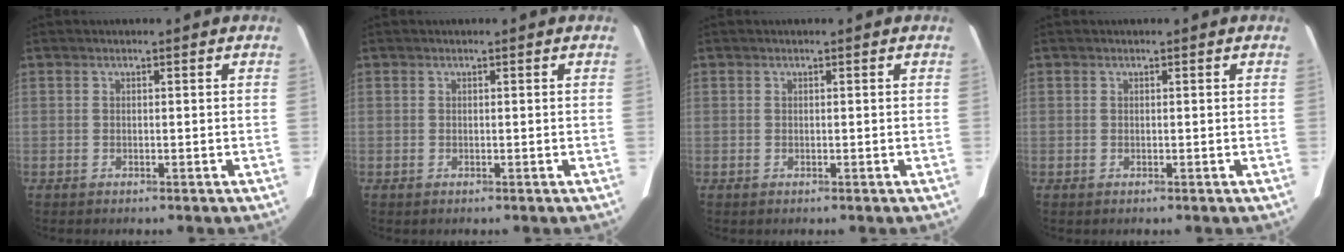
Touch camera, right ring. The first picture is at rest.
{"total": 0.0}
{"total": 0.0}
{"total": 0.0}